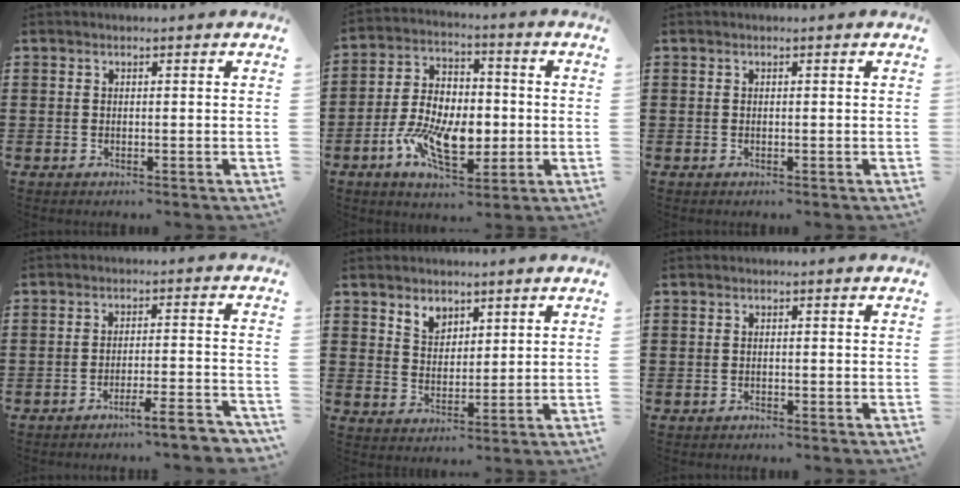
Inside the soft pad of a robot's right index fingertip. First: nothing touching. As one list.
[{"total": 11.3, "force": [-3.1, 6.4, 8.8], "torque": [-0.179, 0.003, -0.053]}, {"total": 0.0}, {"total": 5.1, "force": [-4.3, -0.2, 2.7], "torque": [-0.043, -0.011, -0.081]}, {"total": 3.7, "force": [2.8, 2.3, 0.6], "torque": [-0.024, 0.005, 0.053]}, {"total": 0.5, "force": [-0.5, 0.2, 0.0], "torque": [-0.001, 0.002, -0.011]}]